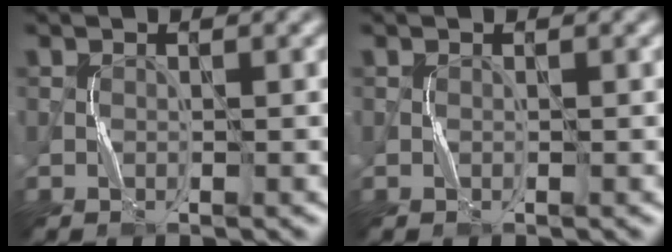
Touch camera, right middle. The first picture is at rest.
{"total": 0.0}